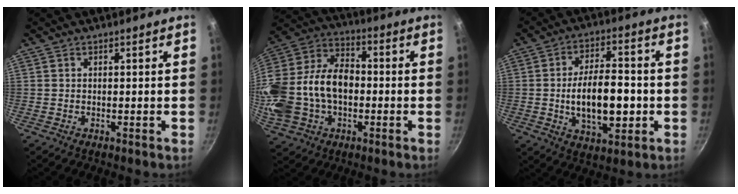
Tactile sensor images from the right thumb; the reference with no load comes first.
{"total": 24.2, "force": [-2.6, 17.0, 17.0], "torque": [-0.357, 0.055, -0.045]}
{"total": 14.2, "force": [-1.9, 7.1, 12.2], "torque": [-0.178, 0.013, -0.024]}